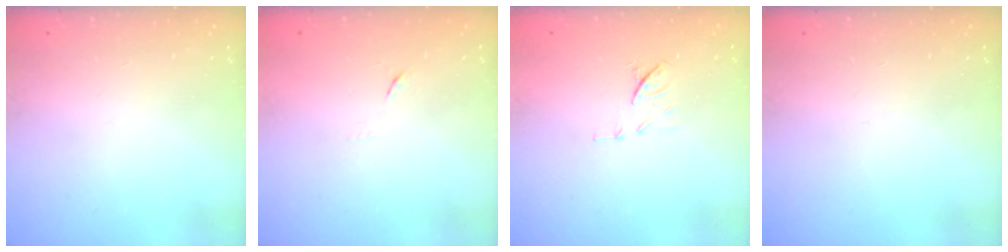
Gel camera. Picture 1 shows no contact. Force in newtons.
{"total": 5.2, "press": 5.1, "slide": 0.7}
{"total": 7.1, "press": 6.9, "slide": 1.3}
{"total": 0.0}